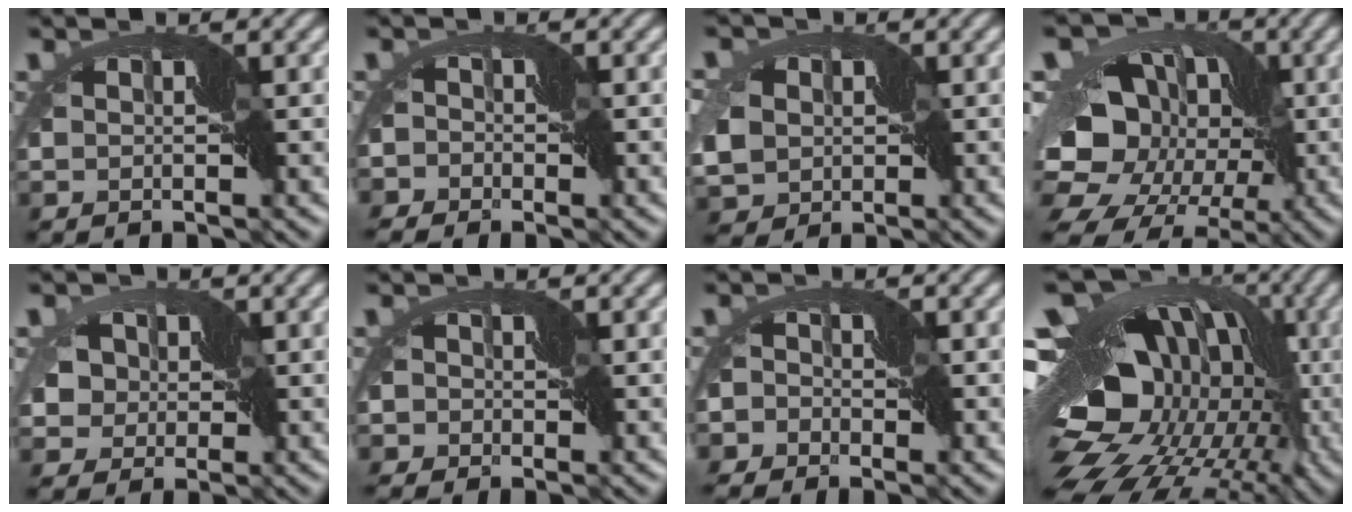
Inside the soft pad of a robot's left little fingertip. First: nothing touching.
{"total": 4.2, "force": [-3.3, 2.6, 0.3], "torque": [0.015, 0.000, -0.057]}
{"total": 8.4, "force": [-0.4, 6.7, 5.0], "torque": [-0.098, -0.010, -0.037]}
{"total": 17.0, "force": [-3.3, 14.3, 8.6], "torque": [-0.155, -0.006, -0.081]}
{"total": 5.5, "force": [-0.1, 4.9, 2.4], "torque": [-0.021, 0.028, -0.032]}
{"total": 3.0, "force": [-2.2, 2.0, 0.2], "torque": [0.013, 0.006, -0.038]}
{"total": 5.2, "force": [-4.1, 3.1, 0.8], "torque": [0.004, -0.001, -0.069]}
{"total": 18.9, "force": [-3.0, 13.7, 12.6], "torque": [-0.227, 0.005, -0.055]}